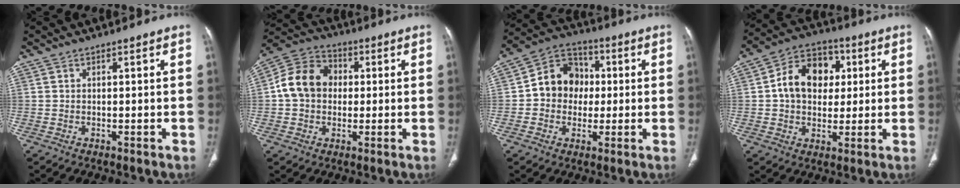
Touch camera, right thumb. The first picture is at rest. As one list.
[{"total": 11.4, "force": [0.6, 9.3, 6.5], "torque": [-0.104, 0.029, 0.001]}, {"total": 11.2, "force": [0.3, 9.6, 5.7], "torque": [-0.056, 0.026, -0.007]}, {"total": 12.9, "force": [1.9, 9.8, 8.2], "torque": [-0.101, 0.013, 0.025]}]